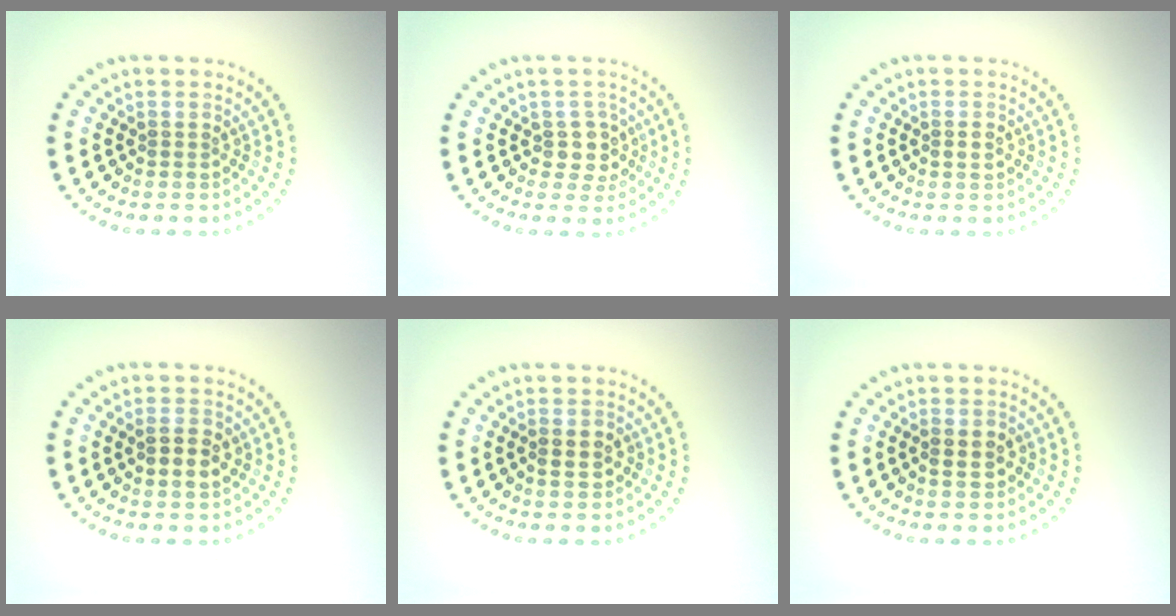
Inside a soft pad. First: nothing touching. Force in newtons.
{"total": 2.3, "press": 2.0, "slide": 1.1}
{"total": 1.2, "press": 1.2, "slide": 0.1}
{"total": 2.5, "press": 2.5, "slide": 0.3}
{"total": 1.5, "press": 1.5, "slide": 0.2}
{"total": 1.5, "press": 1.5, "slide": 0.2}